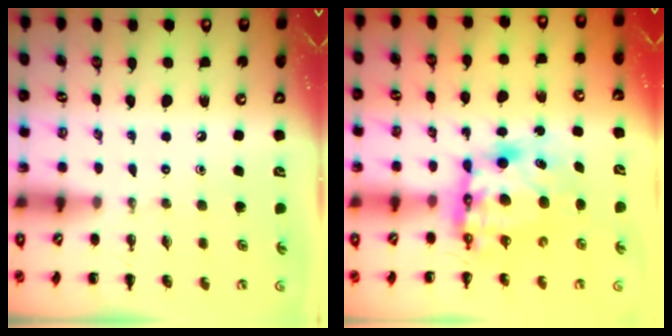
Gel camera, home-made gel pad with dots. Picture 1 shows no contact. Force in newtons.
{"total": 9.3, "press": 9.1, "slide": 2.2}